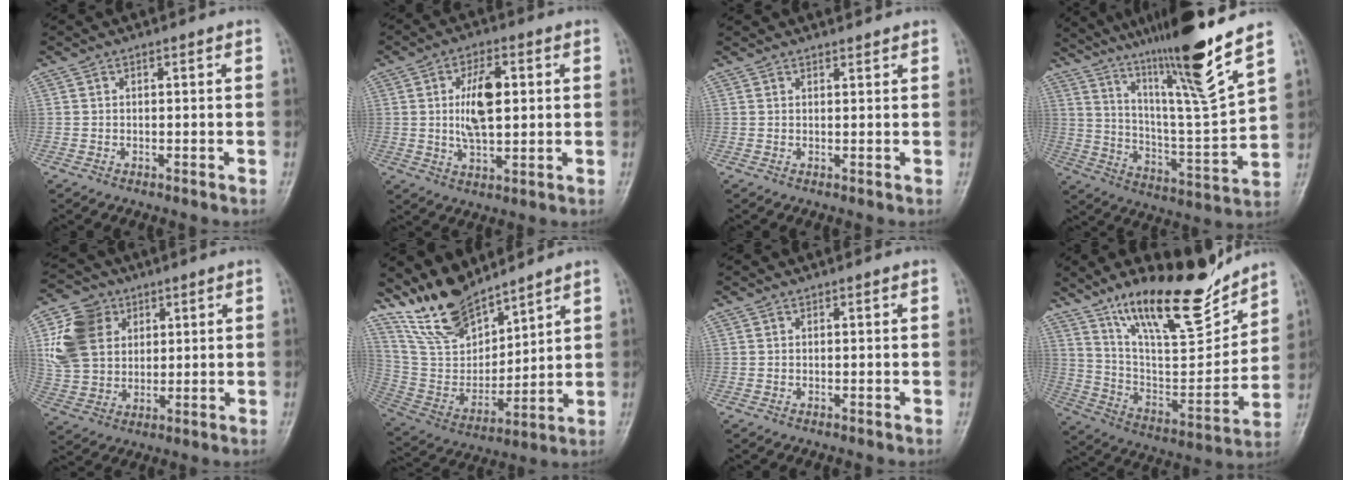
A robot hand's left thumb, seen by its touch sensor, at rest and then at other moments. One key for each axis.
{"total": 9.5, "fx": 1.4, "fy": 4.6, "fz": 8.1, "tx": -0.137, "ty": -0.004, "tz": 0.026}
{"total": 1.2, "fx": 1.2, "fy": 0.3, "fz": 0.0, "tx": 0.004, "ty": -0.008, "tz": 0.019}
{"total": 20.9, "fx": 15.0, "fy": 0.1, "fz": 14.7, "tx": -0.221, "ty": -0.081, "tz": 0.260}
{"total": 12.6, "fx": 3.7, "fy": 10.2, "fz": 6.4, "tx": -0.104, "ty": -0.002, "tz": 0.070}
{"total": 14.5, "fx": 12.2, "fy": 5.5, "fz": 5.6, "tx": -0.077, "ty": -0.070, "tz": 0.251}
{"total": 0.0}
{"total": 21.8, "fx": 16.0, "fy": 6.5, "fz": 13.3, "tx": -0.175, "ty": -0.094, "tz": 0.280}